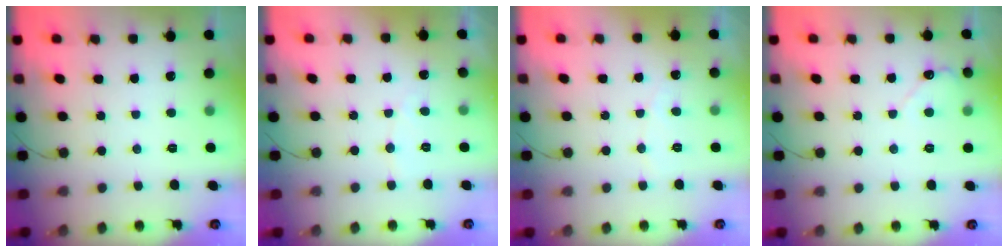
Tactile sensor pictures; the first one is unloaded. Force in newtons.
{"total": 2.6, "press": 2.6, "slide": 0.2}
{"total": 2.8, "press": 2.8, "slide": 0.2}
{"total": 2.8, "press": 2.7, "slide": 0.3}